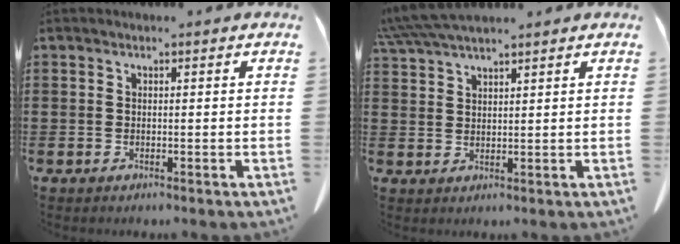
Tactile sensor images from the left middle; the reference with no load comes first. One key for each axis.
{"total": 5.0, "fx": 4.5, "fy": 0.4, "fz": 2.2, "tx": -0.056, "ty": -0.008, "tz": 0.085}